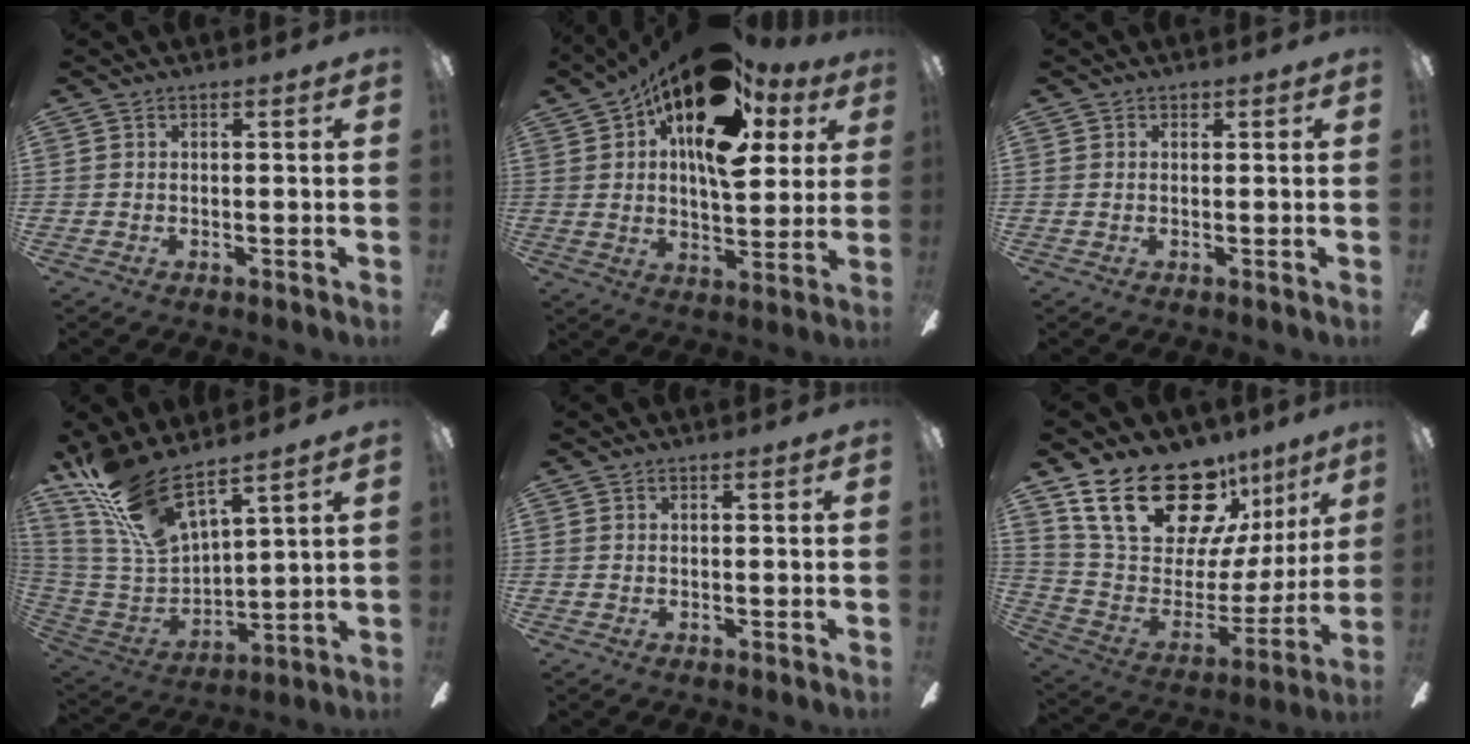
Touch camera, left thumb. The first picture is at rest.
{"total": 21.4, "force": [10.7, 10.8, 15.1], "torque": [-0.225, -0.044, 0.182]}
{"total": 0.7, "force": [0.4, 0.5, 0.2], "torque": [-0.004, 0.003, 0.007]}
{"total": 18.7, "force": [13.9, 5.8, 11.0], "torque": [-0.253, -0.088, 0.248]}
{"total": 0.0}
{"total": 27.0, "force": [18.1, 12.8, 15.4], "torque": [-0.265, -0.118, 0.339]}